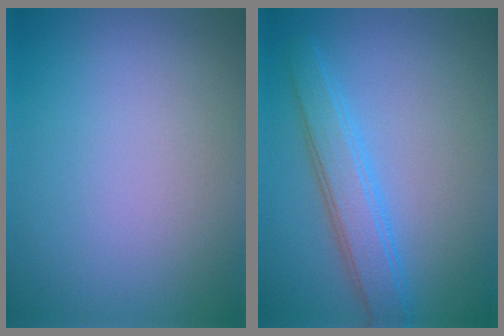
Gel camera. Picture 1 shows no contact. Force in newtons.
{"total": 3.7, "press": 3.7, "slide": 0.0}